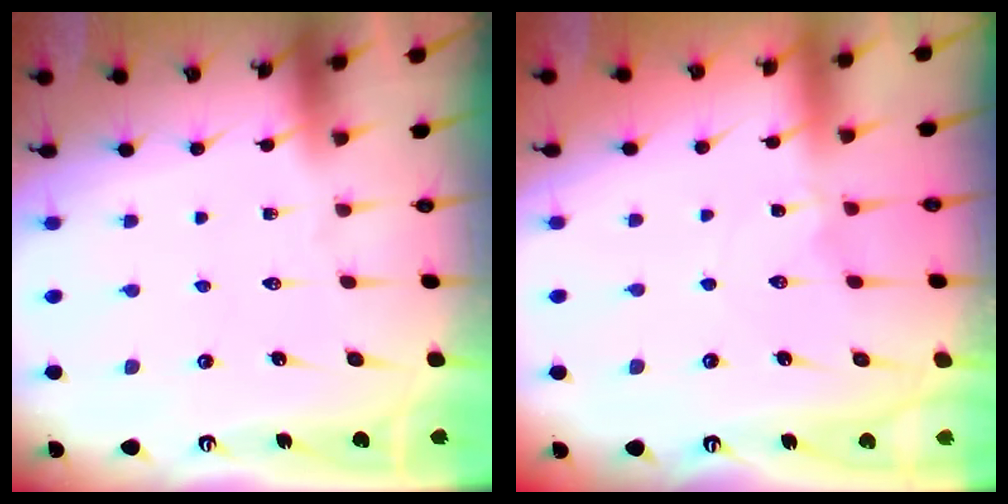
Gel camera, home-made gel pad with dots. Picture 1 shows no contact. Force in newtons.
{"total": 0.8, "press": 0.7, "slide": 0.3}